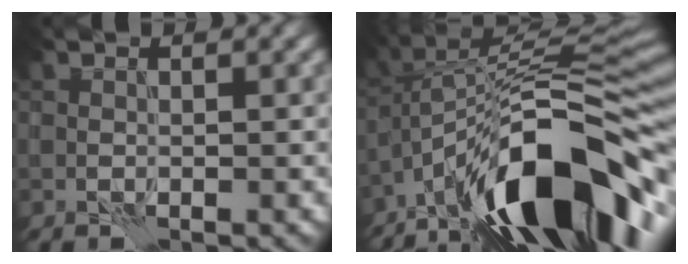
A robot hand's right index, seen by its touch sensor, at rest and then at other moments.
{"total": 15.8, "force": [-7.3, 5.4, 12.9], "torque": [-0.199, 0.034, -0.133]}